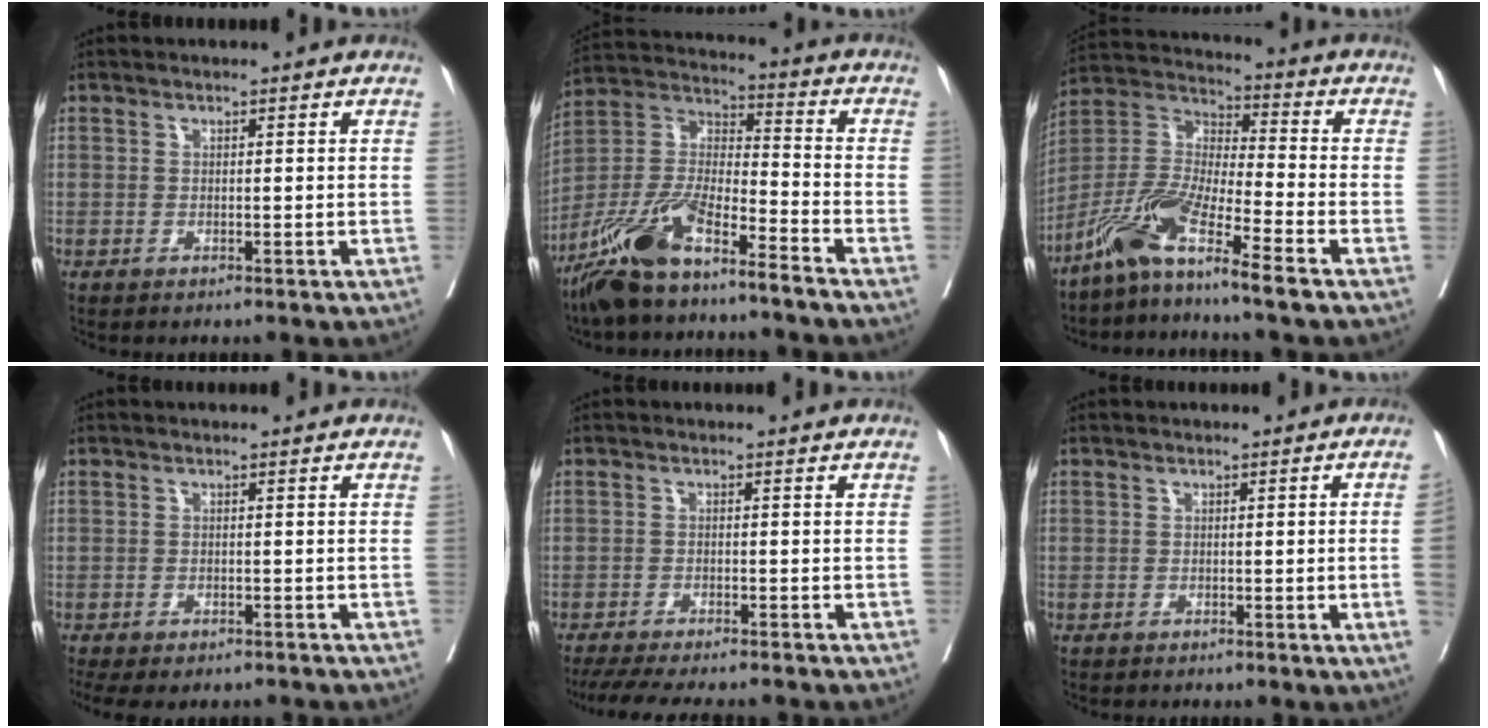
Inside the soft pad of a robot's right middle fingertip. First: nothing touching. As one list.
[{"total": 13.7, "force": [-10.3, 2.0, 8.9], "torque": [-0.190, -0.003, -0.195]}, {"total": 11.2, "force": [-7.9, -0.1, 8.0], "torque": [-0.177, -0.012, -0.160]}, {"total": 8.4, "force": [-6.5, 3.7, 4.0], "torque": [-0.090, -0.005, -0.086]}, {"total": 10.7, "force": [-9.3, 1.5, 4.9], "torque": [-0.069, -0.014, -0.134]}, {"total": 3.0, "force": [-0.4, -0.8, 2.9], "torque": [-0.036, -0.003, -0.003]}]